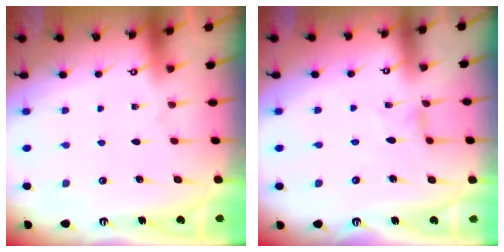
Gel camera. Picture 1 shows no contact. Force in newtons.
{"total": 1.0, "press": 1.0, "slide": 0.2}